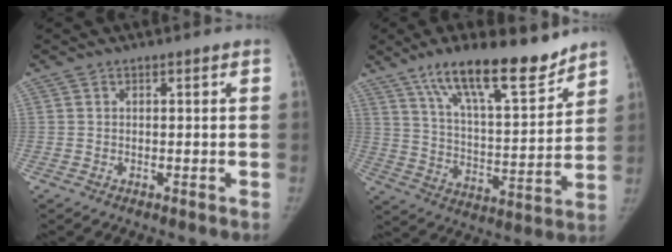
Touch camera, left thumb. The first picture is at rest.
{"total": 18.5, "force": [13.4, 4.9, 11.7], "torque": [-0.160, -0.075, 0.229]}